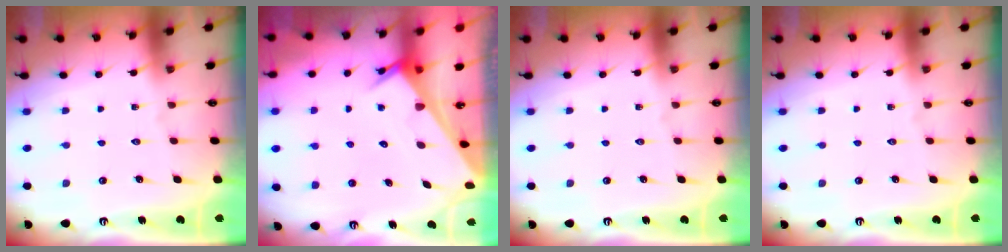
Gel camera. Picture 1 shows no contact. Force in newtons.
{"total": 3.2, "press": 3.2, "slide": 0.2}
{"total": 0.0}
{"total": 0.0}